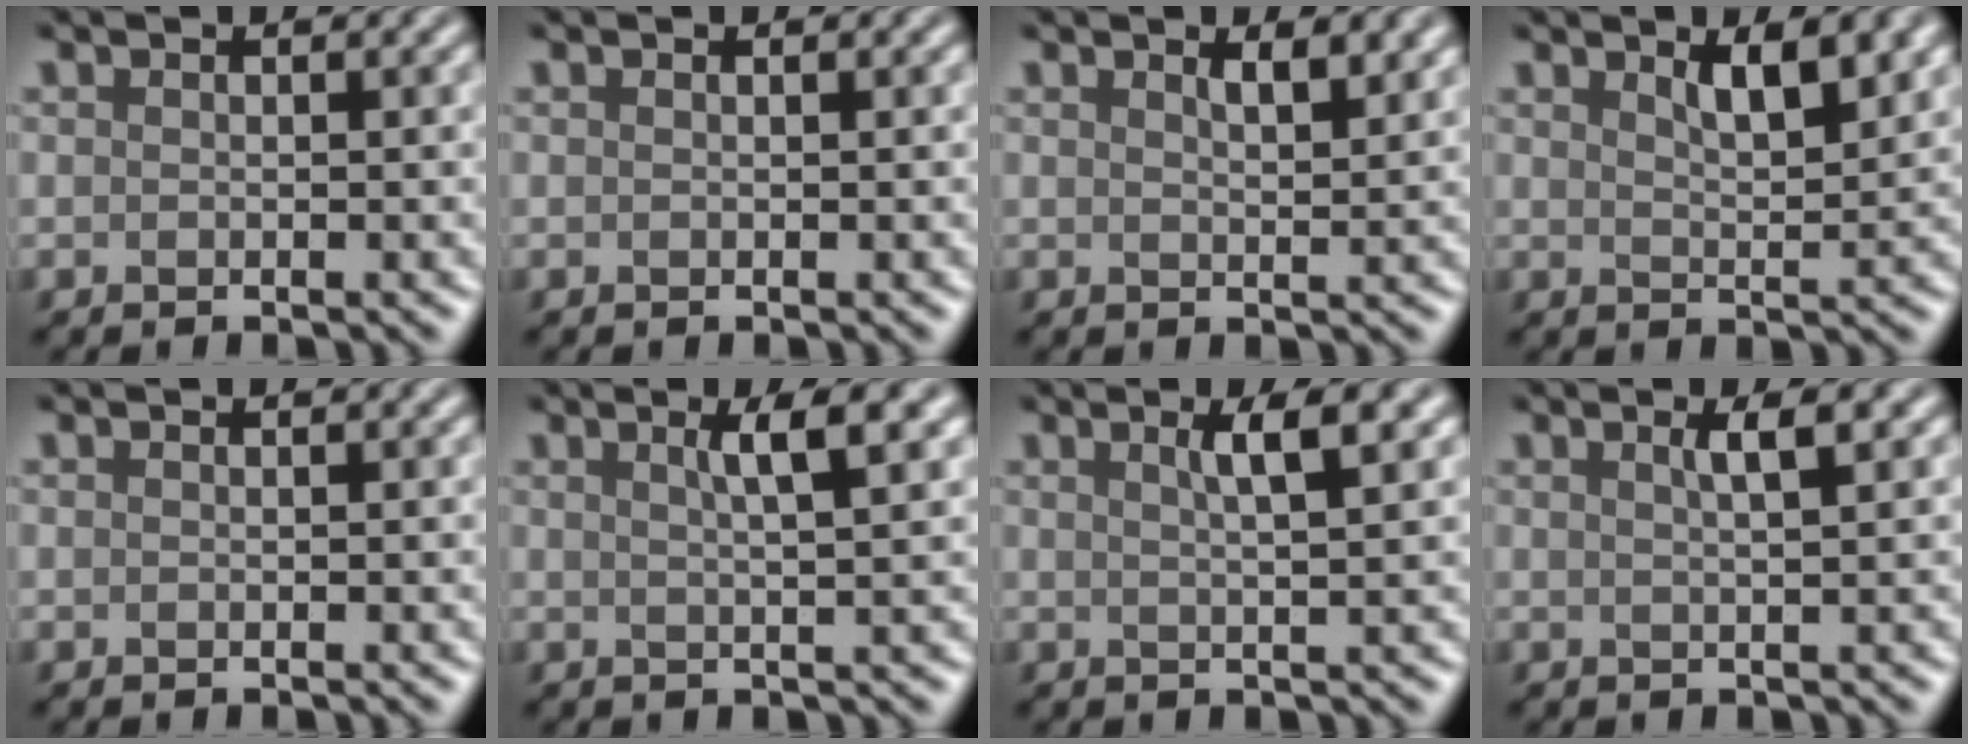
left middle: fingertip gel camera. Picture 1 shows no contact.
{"total": 0.0}
{"total": 2.1, "force": [1.5, 0.6, 1.4], "torque": [-0.015, -0.001, 0.025]}
{"total": 3.4, "force": [2.0, 0.9, 2.6], "torque": [-0.036, -0.001, 0.034]}
{"total": 0.0}
{"total": 3.4, "force": [1.5, 0.8, 3.0], "torque": [-0.031, 0.009, 0.020]}
{"total": 3.1, "force": [1.3, 0.7, 2.7], "torque": [-0.027, 0.007, 0.017]}
{"total": 2.1, "force": [0.9, 0.6, 1.9], "torque": [-0.021, 0.005, 0.008]}